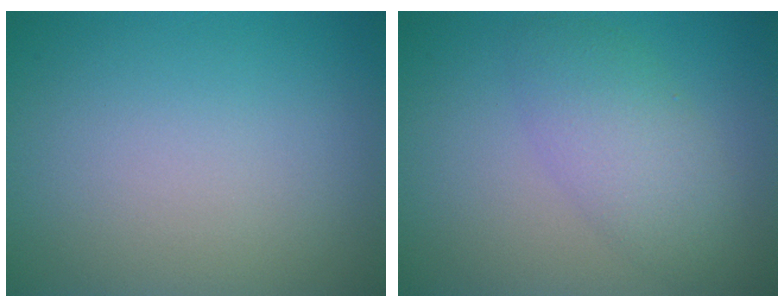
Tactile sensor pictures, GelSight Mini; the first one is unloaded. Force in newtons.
{"total": 4.1, "press": 4.1, "slide": 0.3}